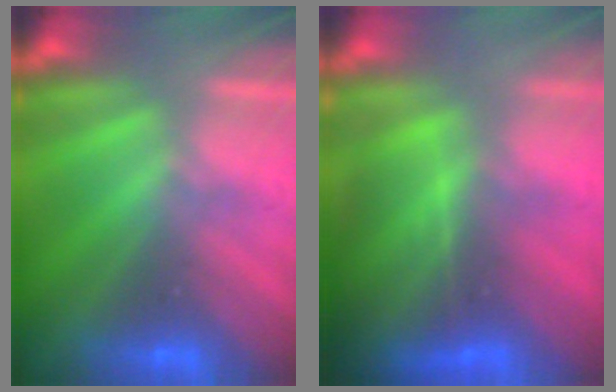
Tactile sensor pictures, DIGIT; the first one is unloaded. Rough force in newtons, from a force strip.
{"total": 9.4}